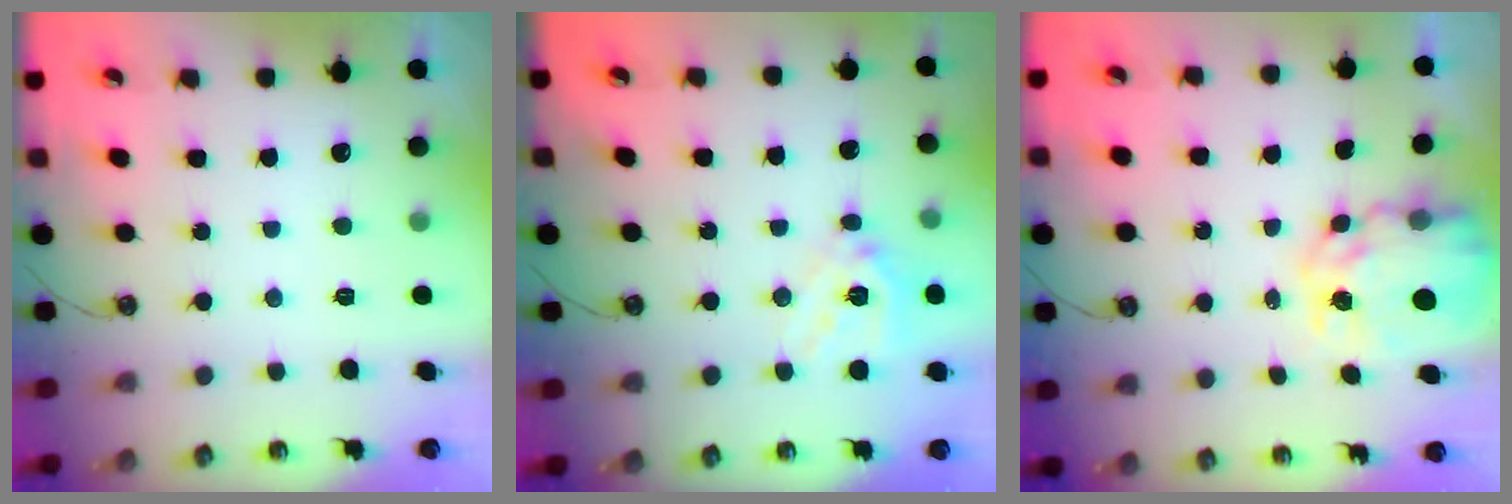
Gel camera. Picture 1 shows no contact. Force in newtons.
{"total": 13.7, "press": 13.6, "slide": 2.1}
{"total": 9.9, "press": 9.8, "slide": 0.8}